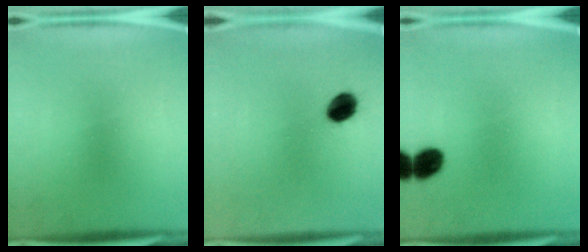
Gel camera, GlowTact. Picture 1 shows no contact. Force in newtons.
{"total": 6.4}
{"total": 5.7}